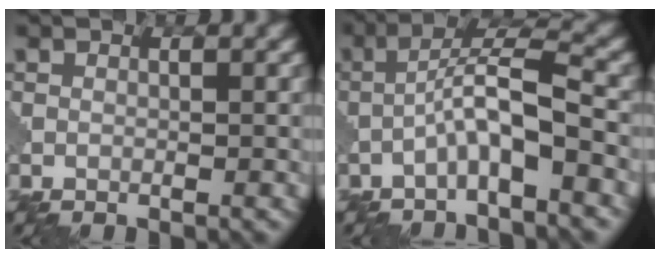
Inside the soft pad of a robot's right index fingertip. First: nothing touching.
{"total": 4.9, "force": [-1.8, 0.8, 4.5], "torque": [-0.083, 0.022, -0.040]}